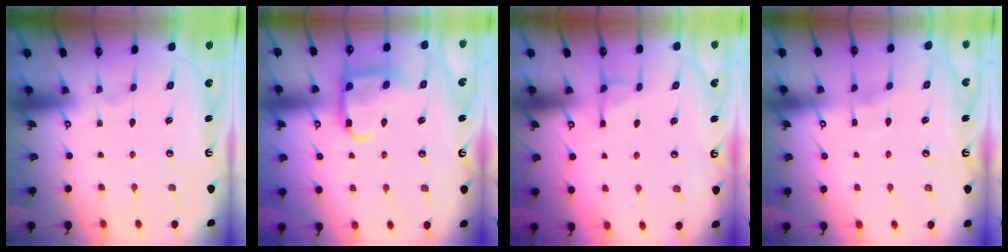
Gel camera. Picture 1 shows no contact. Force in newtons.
{"total": 14.1, "press": 14.1, "slide": 1.3}
{"total": 4.5, "press": 4.4, "slide": 0.8}
{"total": 5.3, "press": 5.3, "slide": 0.4}